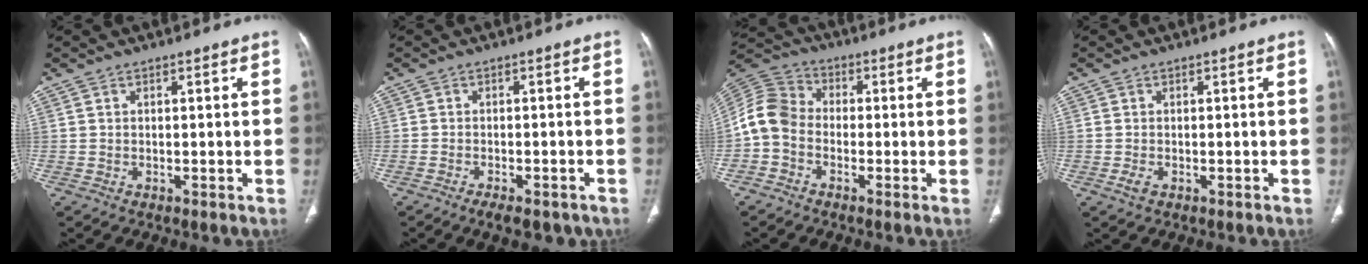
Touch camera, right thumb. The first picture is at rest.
{"total": 5.7, "force": [-4.3, 2.3, 3.0], "torque": [-0.034, 0.018, -0.056]}
{"total": 7.9, "force": [-1.8, 6.1, 4.7], "torque": [-0.084, 0.025, -0.054]}
{"total": 1.4, "force": [-0.6, 0.7, 1.0], "torque": [-0.025, 0.001, -0.011]}